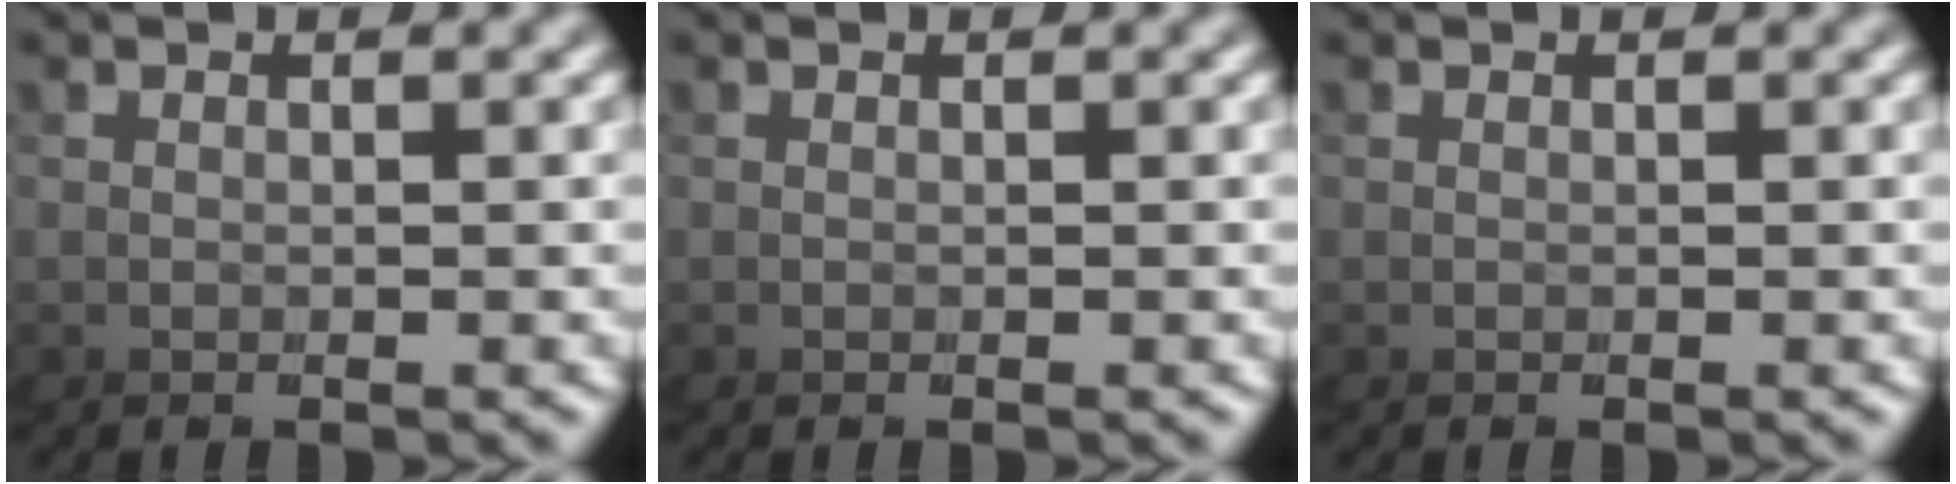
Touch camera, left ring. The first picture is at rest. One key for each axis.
{"total": 0.0}
{"total": 0.0}